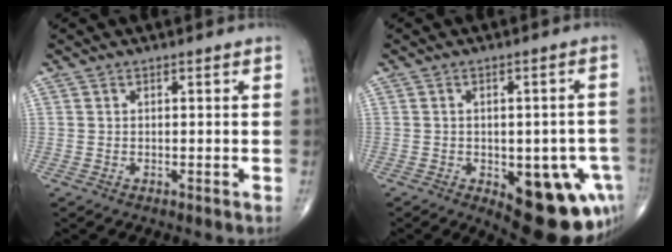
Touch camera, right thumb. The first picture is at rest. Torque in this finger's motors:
{"motor_torque": [2.40, 1.58, 1.07, -1.25, 0.30]}